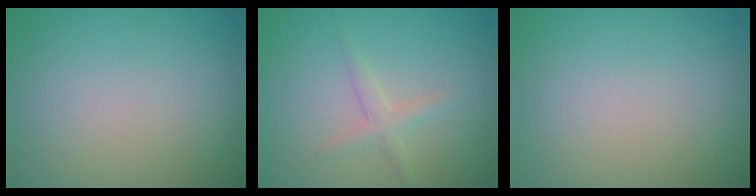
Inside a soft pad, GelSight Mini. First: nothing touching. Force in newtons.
{"total": 1.6, "press": 1.6, "slide": 0.1}
{"total": 0.0}